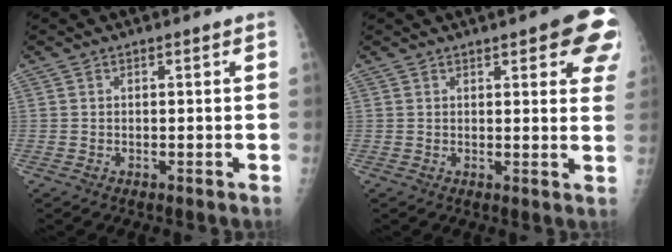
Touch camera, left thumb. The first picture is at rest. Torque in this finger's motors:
{"motor_torque": [1.58, 1.39, 0.58, -0.42, 0.01]}